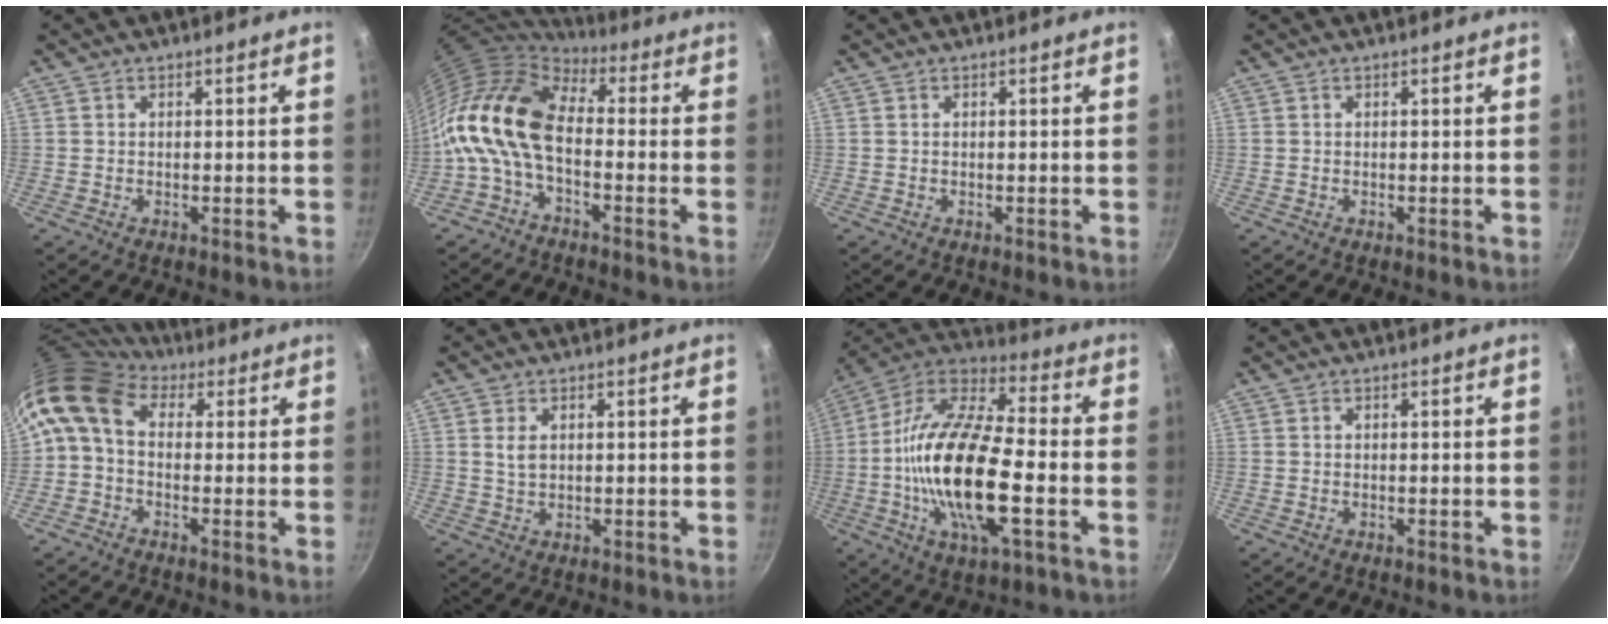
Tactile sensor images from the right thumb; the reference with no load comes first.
{"total": 12.8, "force": [-1.8, 7.1, 10.5], "torque": [-0.192, 0.026, -0.052]}
{"total": 0.0}
{"total": 0.0}
{"total": 9.9, "force": [2.1, 6.9, 6.7], "torque": [-0.123, 0.024, 0.018]}
{"total": 2.7, "force": [0.8, 1.7, 1.9], "torque": [-0.034, -0.006, 0.017]}
{"total": 23.3, "force": [-3.9, 8.7, 21.3], "torque": [-0.409, 0.024, -0.091]}
{"total": 0.0}